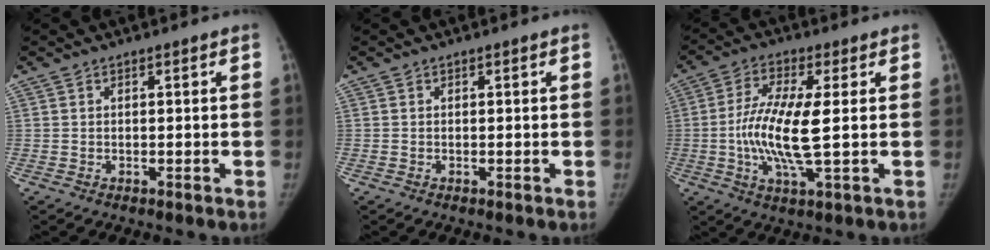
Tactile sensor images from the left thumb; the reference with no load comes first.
{"total": 0.0}
{"total": 11.2, "force": [-0.2, 2.5, 10.9], "torque": [-0.238, -0.004, -0.010]}